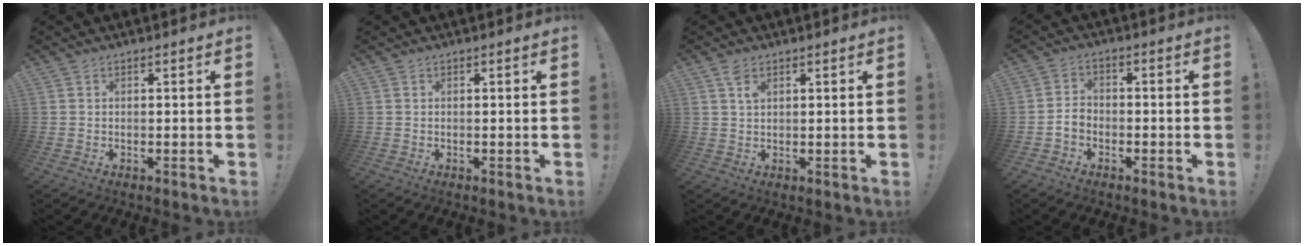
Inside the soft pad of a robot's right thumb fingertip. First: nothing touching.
{"total": 0.0}
{"total": 2.8, "force": [1.5, 1.3, 2.0], "torque": [-0.034, -0.002, 0.026]}
{"total": 4.0, "force": [-2.1, 2.8, 1.9], "torque": [-0.036, 0.010, -0.039]}